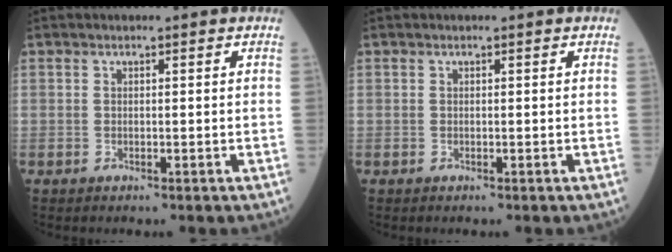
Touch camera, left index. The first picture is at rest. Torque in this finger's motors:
{"motor_torque": [0.00, 0.00, 0.00, 0.00]}